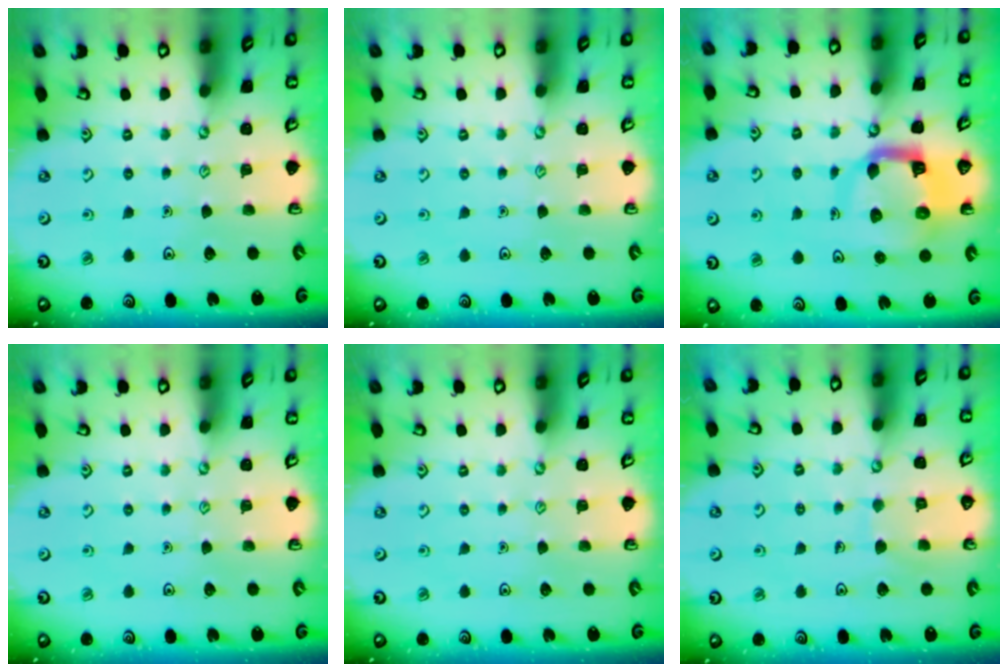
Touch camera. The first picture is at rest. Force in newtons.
{"total": 0.0}
{"total": 10.0, "press": 9.9, "slide": 1.2}
{"total": 0.0}
{"total": 0.0}
{"total": 6.8, "press": 6.8, "slide": 0.5}